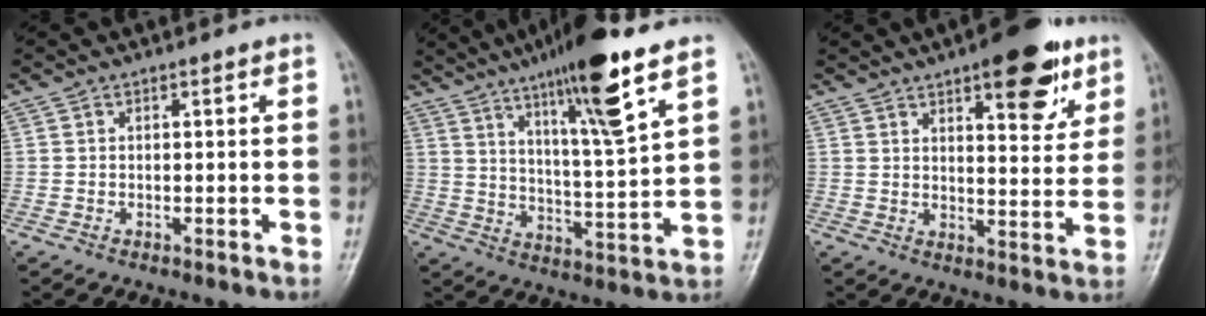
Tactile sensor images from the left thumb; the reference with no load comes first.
{"total": 16.3, "force": [10.1, 1.5, 12.7], "torque": [-0.208, -0.050, 0.168]}
{"total": 13.3, "force": [7.6, 5.0, 9.7], "torque": [-0.093, -0.034, 0.102]}